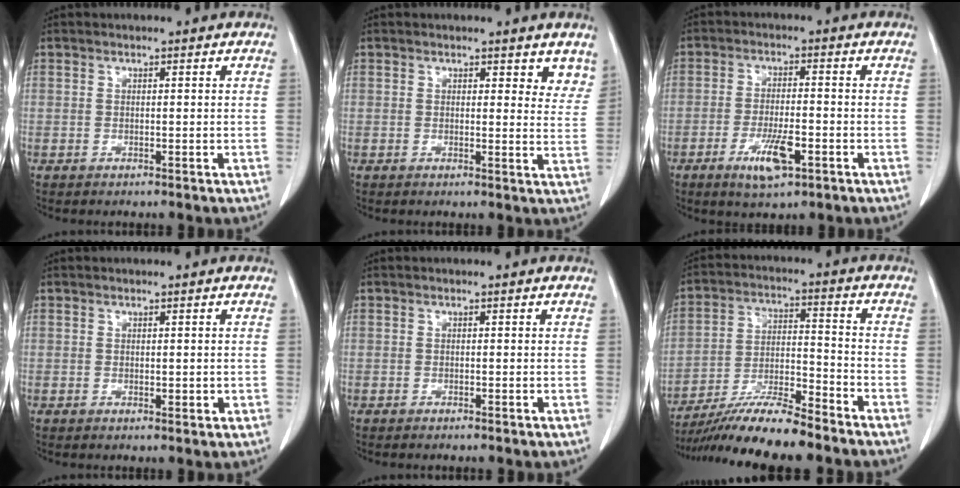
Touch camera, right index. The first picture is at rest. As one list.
[{"total": 4.6, "force": [3.5, 1.9, 2.3], "torque": [-0.001, -0.017, 0.028]}, {"total": 6.6, "force": [-3.1, 1.6, 5.6], "torque": [-0.105, -0.008, -0.049]}, {"total": 1.3, "force": [-0.1, 0.6, 1.1], "torque": [-0.014, -0.004, 0.002]}, {"total": 0.7, "force": [-0.6, -0.1, 0.3], "torque": [-0.006, 0.000, -0.010]}, {"total": 12.2, "force": [-10.5, 0.5, 6.2], "torque": [-0.109, -0.006, -0.187]}]